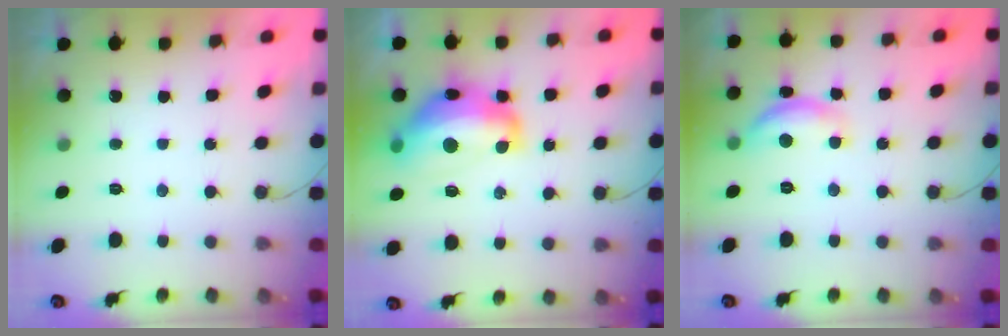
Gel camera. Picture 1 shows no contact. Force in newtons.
{"total": 17.5, "press": 17.5, "slide": 1.4}
{"total": 11.0, "press": 11.0, "slide": 0.4}